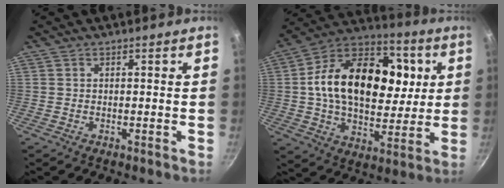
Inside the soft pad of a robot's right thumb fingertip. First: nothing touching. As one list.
[{"total": 25.6, "force": [4.2, 17.2, 18.5], "torque": [-0.270, 0.014, 0.054]}]